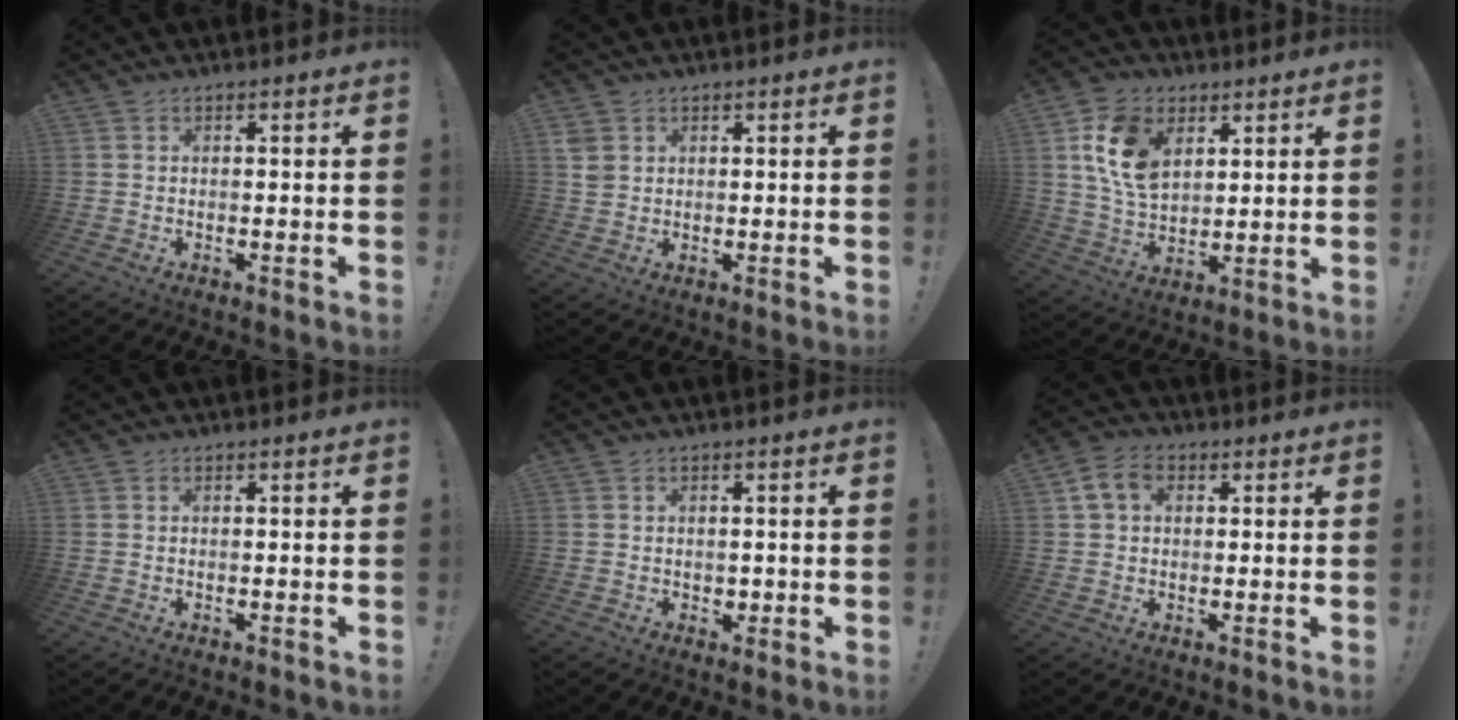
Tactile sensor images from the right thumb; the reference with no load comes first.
{"total": 3.4, "force": [1.7, 2.6, 1.4], "torque": [-0.024, -0.001, 0.035]}
{"total": 15.0, "force": [5.8, 10.5, 9.0], "torque": [-0.165, -0.012, 0.114]}
{"total": 0.0}
{"total": 1.6, "force": [0.3, 1.6, 0.4], "torque": [-0.006, 0.002, 0.006]}
{"total": 6.9, "force": [2.4, 4.9, 4.1], "torque": [-0.080, 0.006, 0.047]}